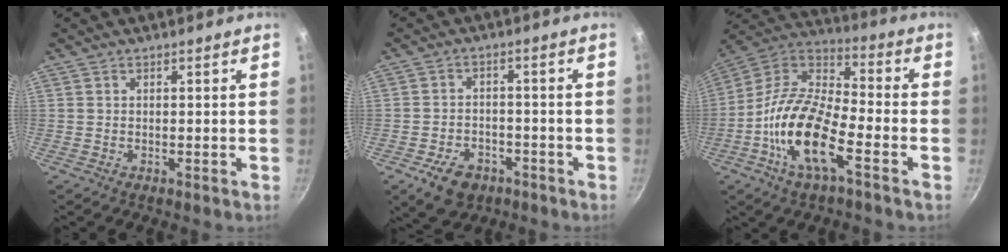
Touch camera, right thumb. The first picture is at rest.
{"total": 8.1, "force": [-4.4, 5.5, 3.9], "torque": [-0.046, 0.029, -0.060]}
{"total": 17.2, "force": [-6.6, 6.8, 14.4], "torque": [-0.269, 0.046, -0.148]}